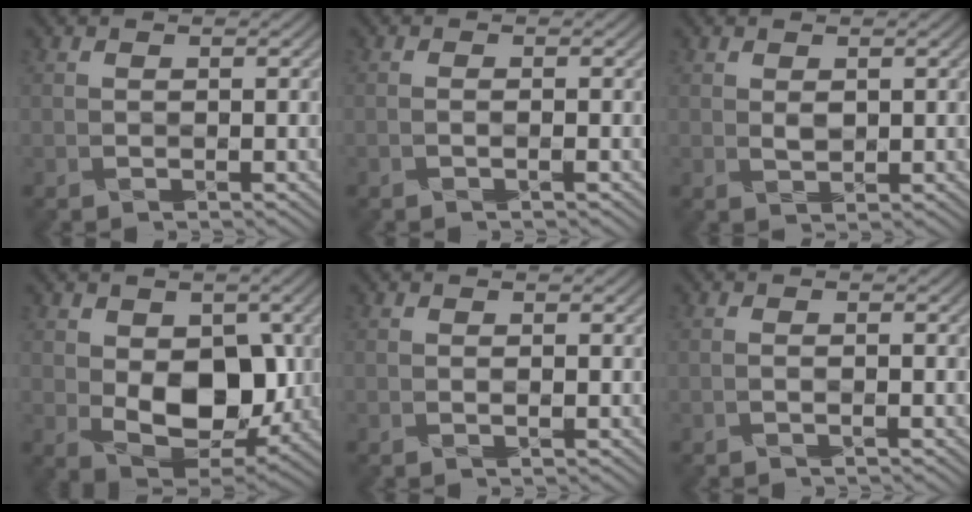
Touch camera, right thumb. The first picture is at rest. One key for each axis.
{"total": 0.7, "fx": -0.3, "fy": 0.2, "fz": 0.6, "tx": -0.008, "ty": 0.002, "tz": -0.013}
{"total": 1.0, "fx": 0.6, "fy": 0.5, "fz": 0.5, "tx": -0.012, "ty": -0.002, "tz": 0.018}
{"total": 9.6, "fx": 0.1, "fy": 6.5, "fz": 7.1, "tx": -0.117, "ty": -0.018, "tz": 0.012}
{"total": 0.0}
{"total": 0.7, "fx": -0.3, "fy": 0.2, "fz": 0.6, "tx": -0.008, "ty": 0.002, "tz": -0.012}